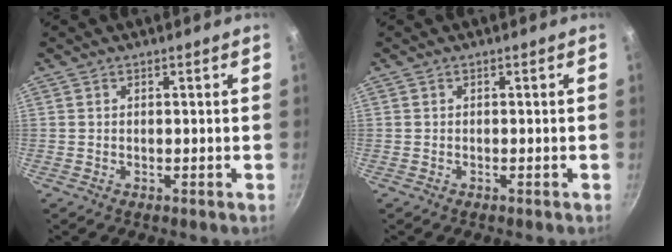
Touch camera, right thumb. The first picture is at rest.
{"total": 0.0}